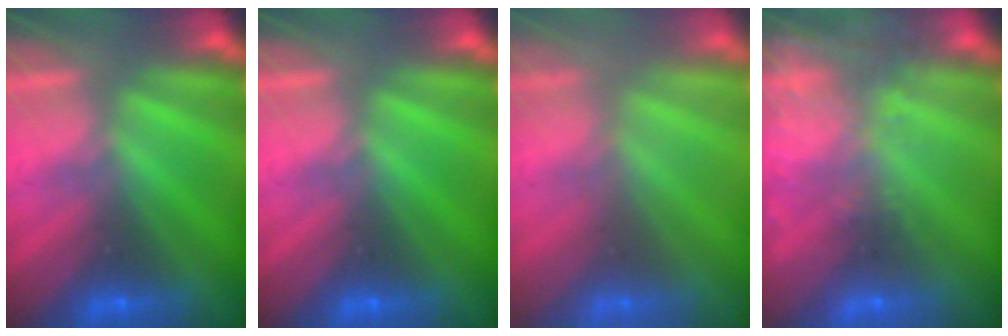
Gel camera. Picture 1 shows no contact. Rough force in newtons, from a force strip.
{"total": 0.0}
{"total": 2.4}
{"total": 8.8}